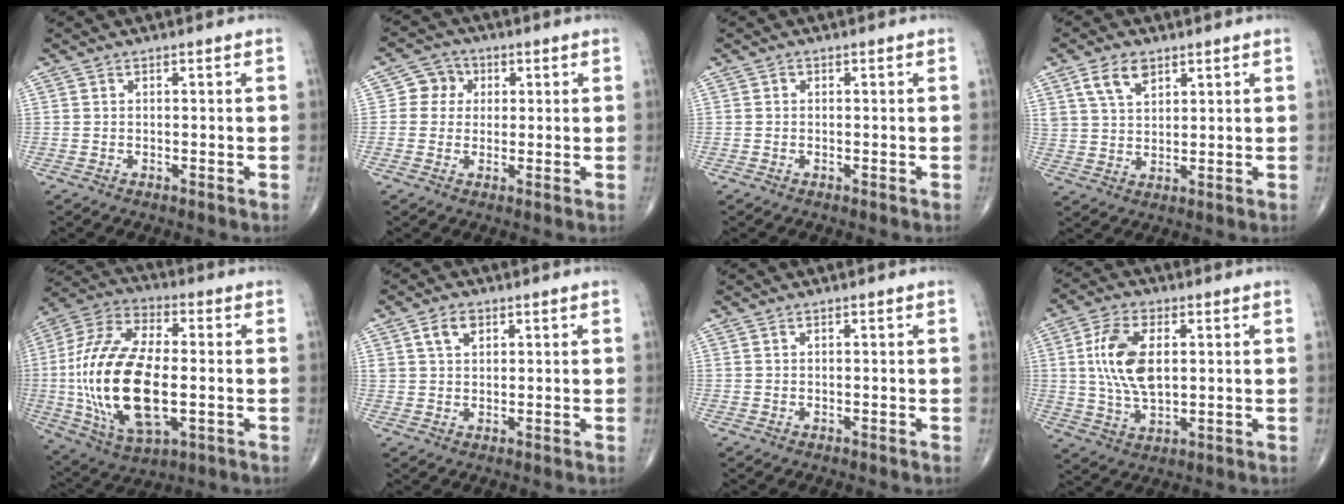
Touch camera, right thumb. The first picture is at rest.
{"total": 5.1, "force": [0.9, 4.8, 1.5], "torque": [0.006, 0.007, 0.005]}
{"total": 0.5, "force": [0.0, 0.5, 0.2], "torque": [0.002, 0.002, -0.001]}
{"total": 6.4, "force": [3.5, 3.7, 3.7], "torque": [-0.059, -0.015, 0.070]}
{"total": 24.4, "force": [-2.3, 11.7, 21.3], "torque": [-0.445, 0.002, -0.032]}
{"total": 3.9, "force": [1.8, 2.6, 2.3], "torque": [-0.035, -0.002, 0.036]}
{"total": 0.0}
{"total": 11.8, "force": [2.0, 6.3, 9.8], "torque": [-0.189, -0.004, 0.040]}